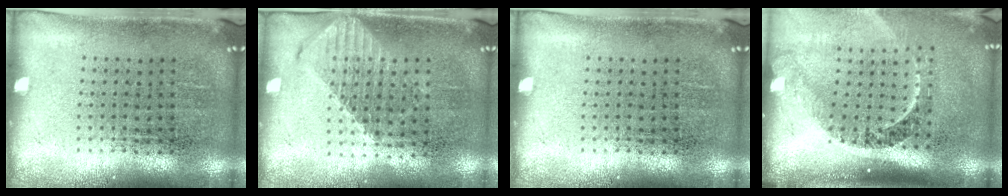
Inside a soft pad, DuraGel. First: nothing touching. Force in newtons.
{"total": 1.2, "press": 1.1, "slide": 0.5}
{"total": 0.0}
{"total": 2.3, "press": 1.6, "slide": 1.6}